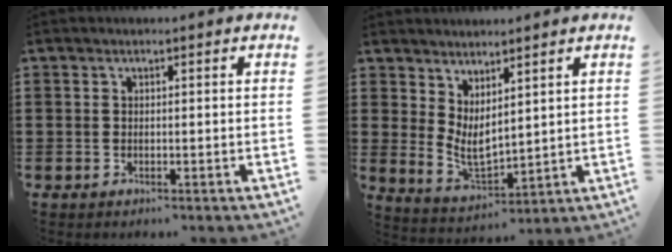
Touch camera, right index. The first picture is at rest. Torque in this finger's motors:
{"motor_torque": [1.04, 1.09, 0.12, 0.03]}